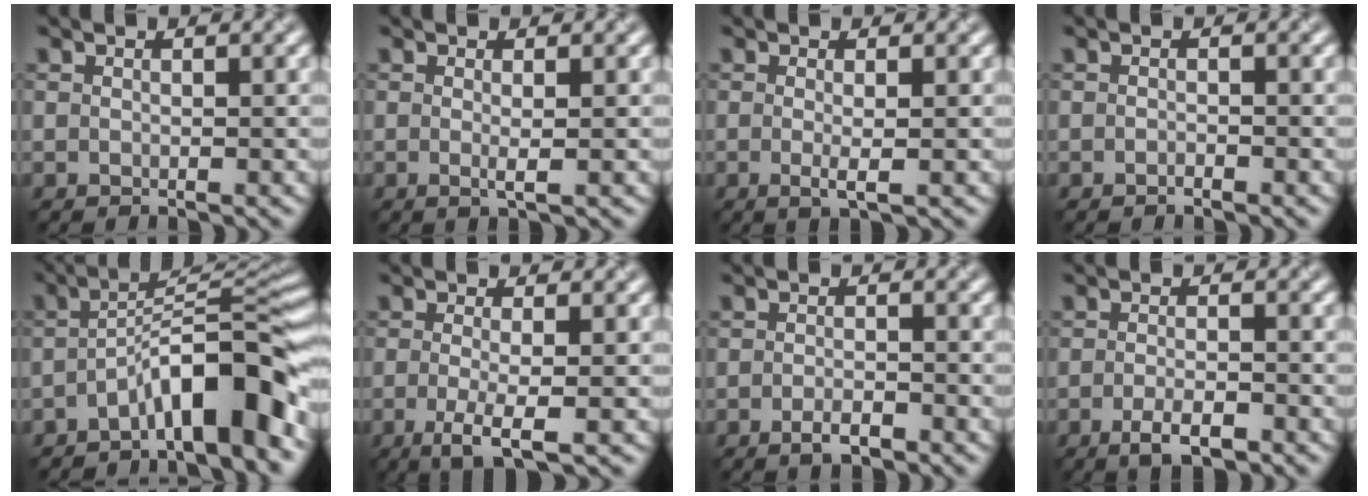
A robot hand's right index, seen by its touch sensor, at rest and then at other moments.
{"total": 0.9, "force": [-0.4, -0.1, 0.8], "torque": [-0.021, 0.001, -0.003]}
{"total": 1.3, "force": [-0.6, -0.1, 1.2], "torque": [-0.029, -0.001, -0.005]}
{"total": 0.8, "force": [-0.8, 0.0, 0.1], "torque": [-0.004, 0.002, -0.010]}
{"total": 8.6, "force": [-4.7, 1.5, 7.0], "torque": [-0.098, 0.027, -0.075]}
{"total": 3.4, "force": [-1.5, 0.5, 3.0], "torque": [-0.061, -0.003, -0.019]}
{"total": 1.7, "force": [-1.5, 0.2, 0.9], "torque": [-0.017, 0.006, -0.020]}
{"total": 2.7, "force": [-2.0, 0.5, 1.7], "torque": [-0.035, 0.004, -0.028]}